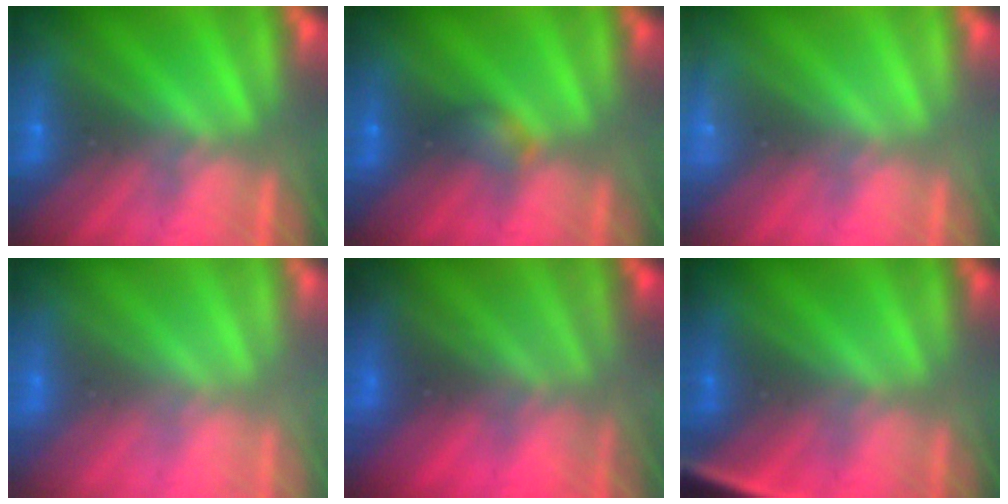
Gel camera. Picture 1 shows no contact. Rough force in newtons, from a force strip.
{"total": 2.2}
{"total": 2.3}
{"total": 2.9}
{"total": 13.7}
{"total": 2.8}